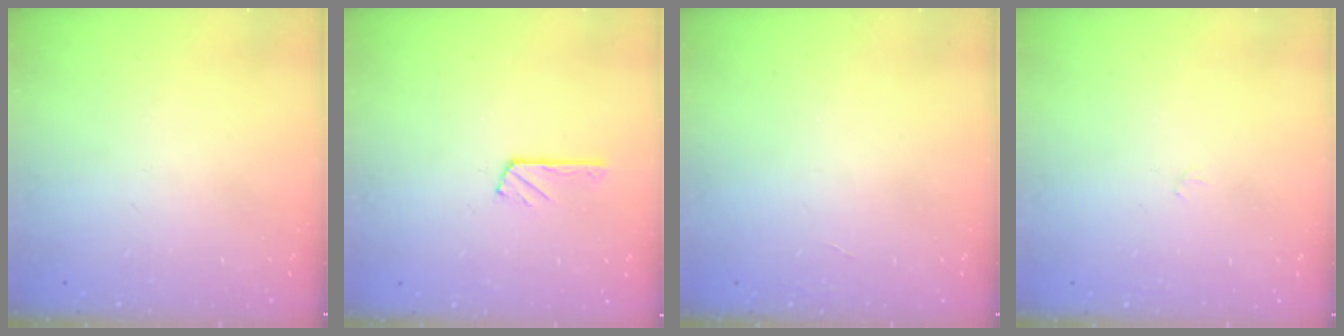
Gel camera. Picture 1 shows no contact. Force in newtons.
{"total": 2.9, "press": 2.9, "slide": 0.5}
{"total": 0.0}
{"total": 2.8, "press": 2.8, "slide": 0.5}